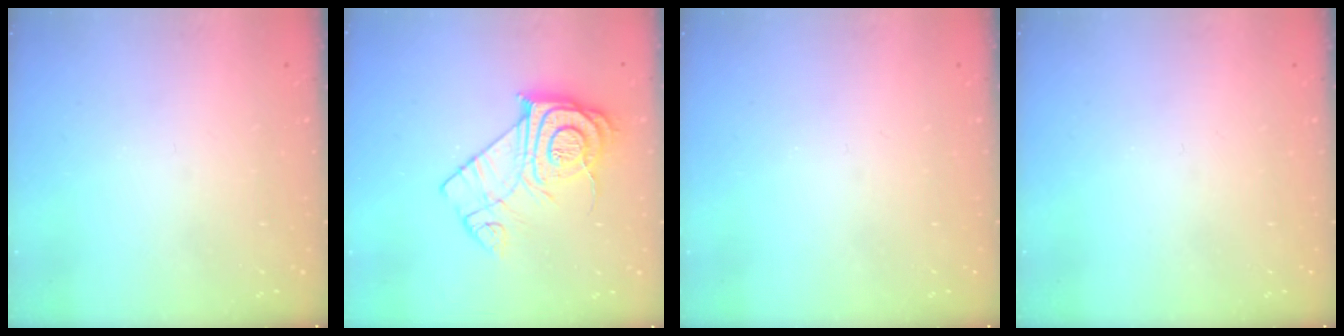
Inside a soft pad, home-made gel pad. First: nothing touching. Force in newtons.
{"total": 13.5, "press": 13.5, "slide": 1.0}
{"total": 0.0}
{"total": 0.0}